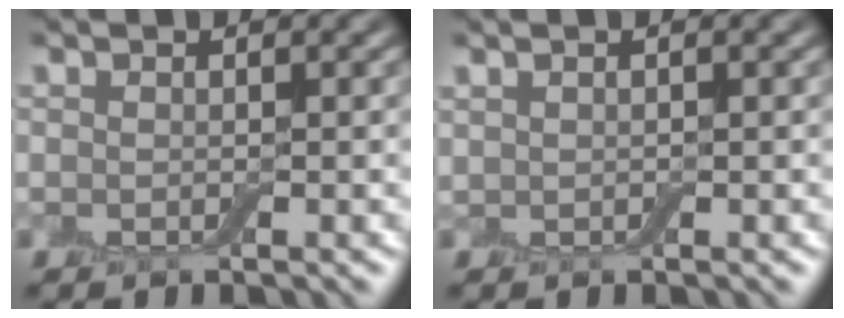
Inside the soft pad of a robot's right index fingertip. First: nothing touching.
{"total": 0.5, "force": [0.5, 0.3, 0.0], "torque": [0.000, -0.002, 0.010]}